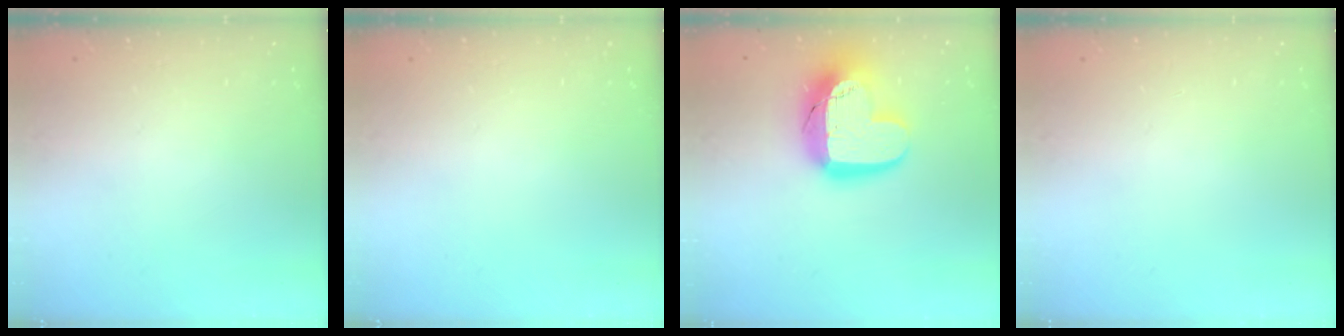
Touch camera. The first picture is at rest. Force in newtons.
{"total": 0.0}
{"total": 18.3, "press": 18.3, "slide": 1.2}
{"total": 0.0}